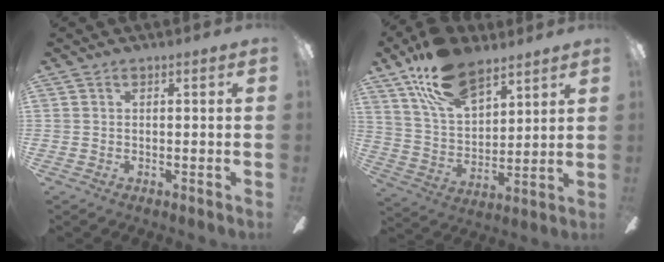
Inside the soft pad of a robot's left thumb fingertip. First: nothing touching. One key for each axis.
{"total": 17.2, "fx": 11.5, "fy": 8.7, "fz": 9.4, "tx": -0.176, "ty": -0.048, "tz": 0.213}